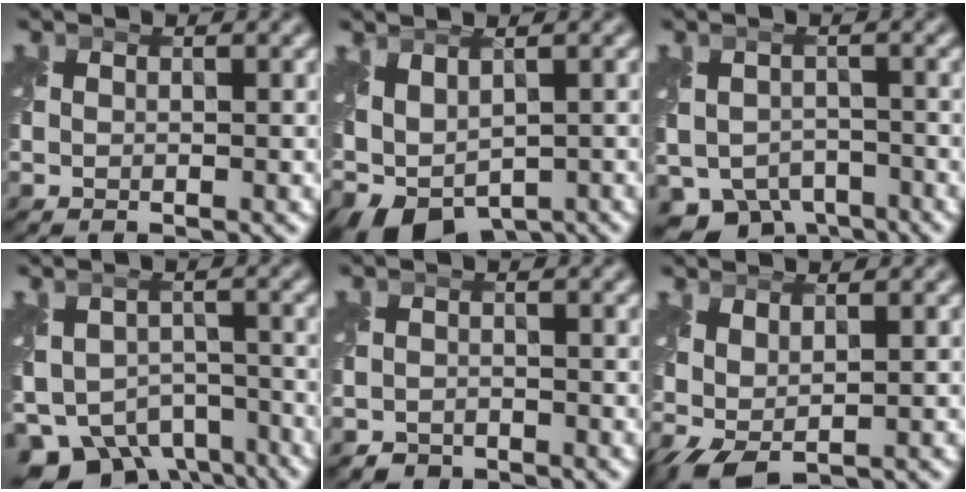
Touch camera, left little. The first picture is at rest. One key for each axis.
{"total": 5.6, "fx": -1.2, "fy": 3.2, "fz": 4.4, "tx": -0.078, "ty": -0.004, "tz": -0.007}
{"total": 6.5, "fx": -4.5, "fy": 4.3, "fz": 1.8, "tx": -0.019, "ty": -0.018, "tz": -0.064}
{"total": 8.5, "fx": -5.9, "fy": 5.2, "fz": 3.0, "tx": -0.054, "ty": -0.021, "tz": -0.085}
{"total": 1.3, "fx": -1.1, "fy": 0.5, "fz": -0.4, "tx": 0.010, "ty": 0.001, "tz": -0.022}
{"total": 2.6, "fx": 0.9, "fy": 1.3, "fz": 2.1, "tx": -0.048, "ty": 0.007, "tz": 0.021}